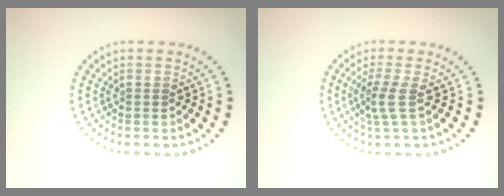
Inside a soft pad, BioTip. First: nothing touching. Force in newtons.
{"total": 2.4, "press": 1.8, "slide": 1.6}